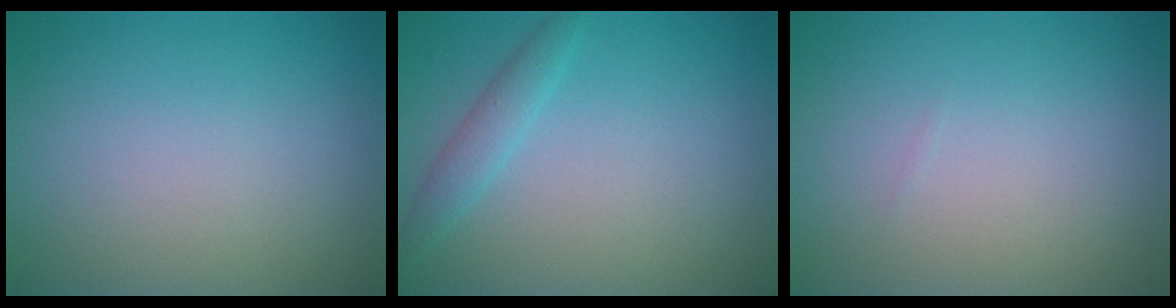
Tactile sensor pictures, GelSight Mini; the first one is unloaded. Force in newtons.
{"total": 1.8, "press": 1.8, "slide": 0.1}
{"total": 0.0}